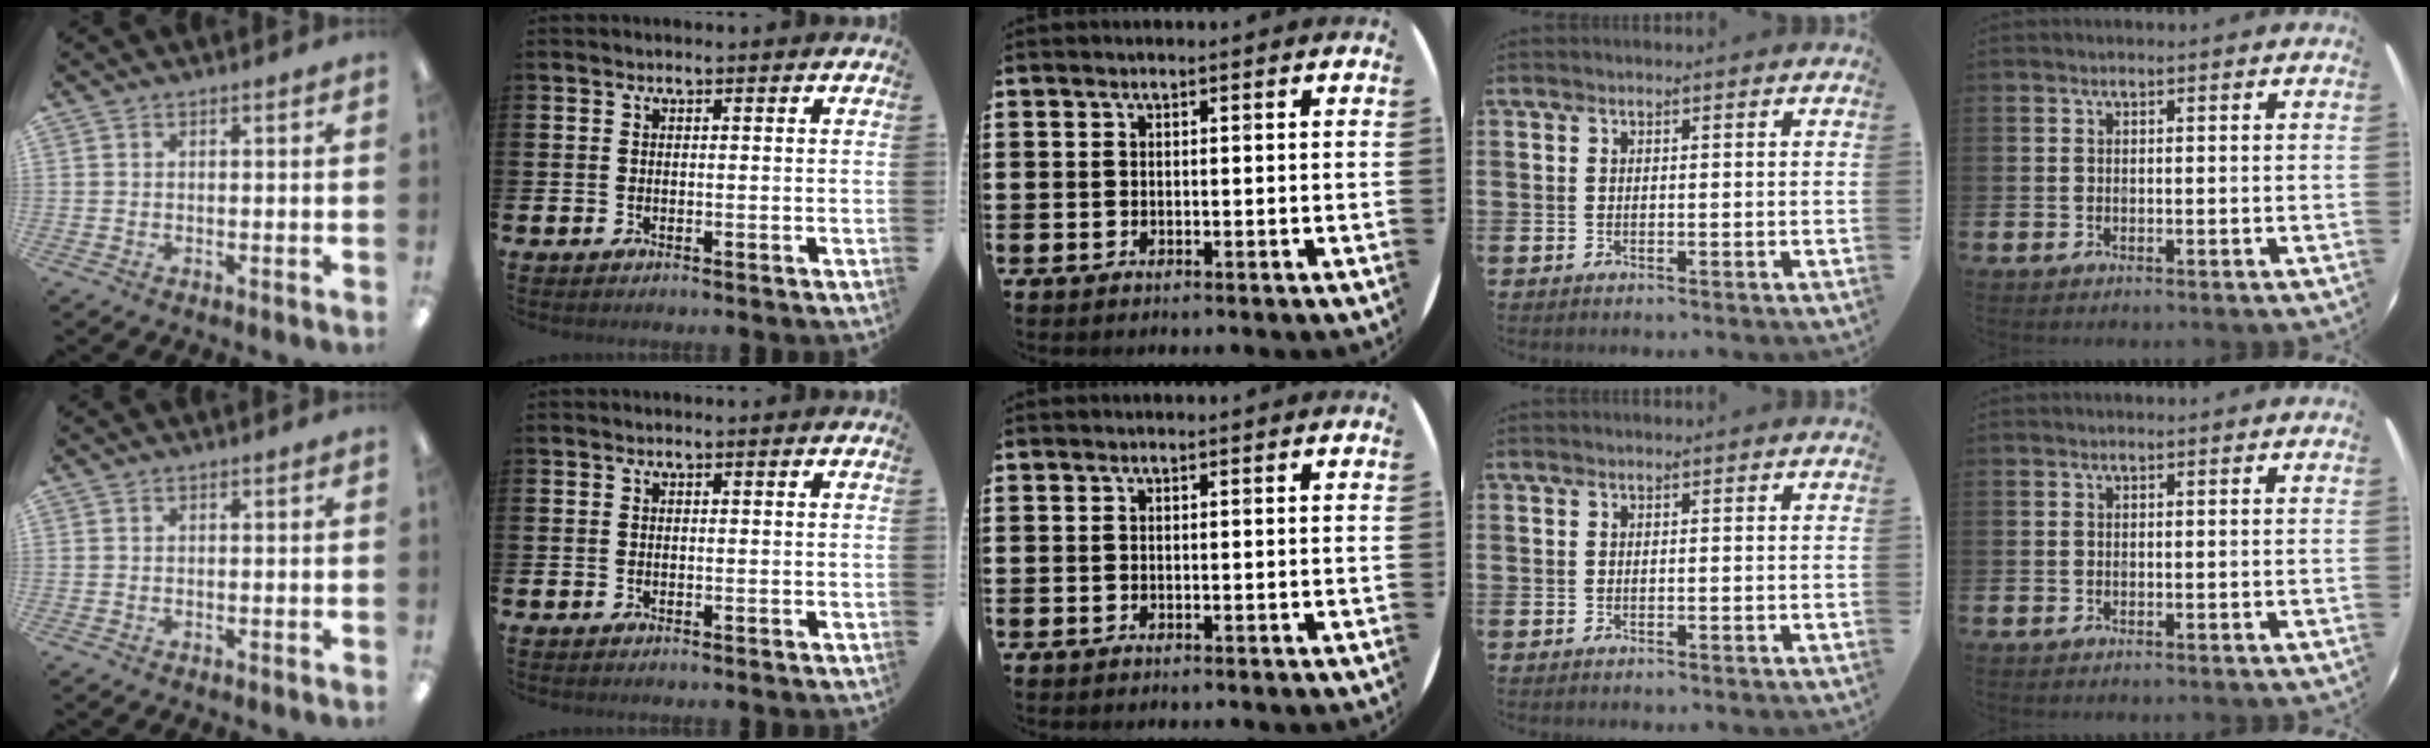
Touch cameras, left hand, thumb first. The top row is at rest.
{}